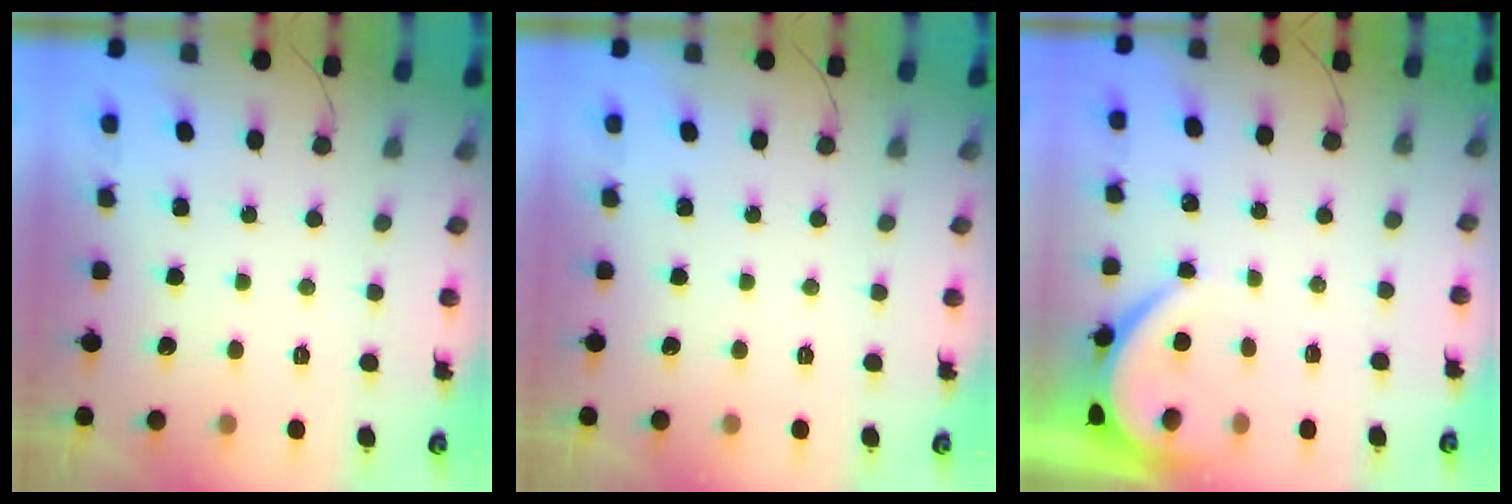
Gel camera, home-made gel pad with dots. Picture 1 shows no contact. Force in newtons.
{"total": 0.0}
{"total": 3.9, "press": 3.9, "slide": 0.7}